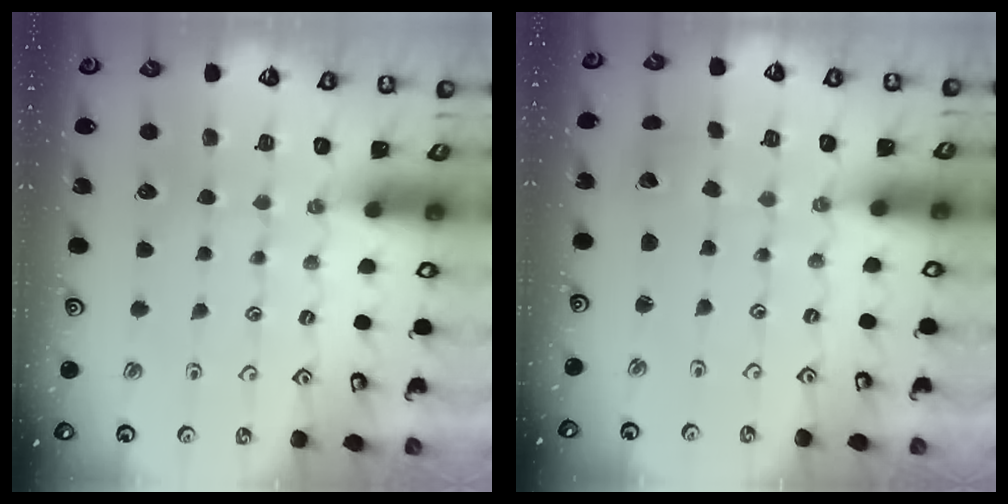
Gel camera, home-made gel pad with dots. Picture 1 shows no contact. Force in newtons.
{"total": 2.1, "press": 2.1, "slide": 0.2}